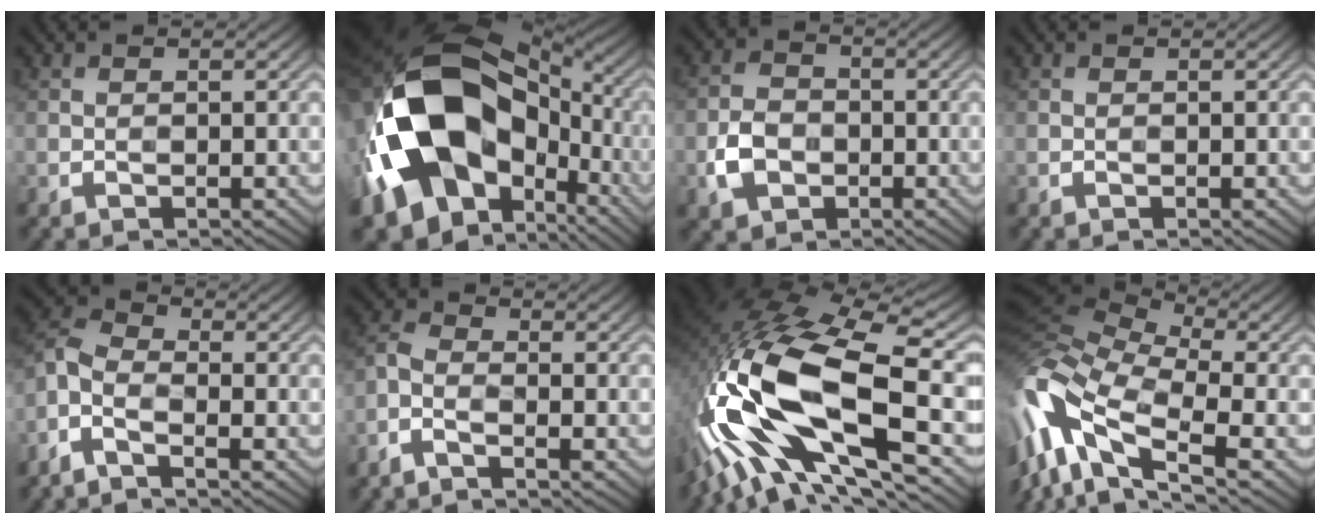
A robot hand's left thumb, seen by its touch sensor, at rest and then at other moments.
{"total": 22.0, "force": [-3.7, 15.1, 15.5], "torque": [-0.345, -0.041, -0.047]}
{"total": 4.8, "force": [-1.7, 3.7, 2.6], "torque": [-0.058, -0.004, -0.037]}
{"total": 0.0}
{"total": 4.8, "force": [-3.2, 1.9, 3.0], "torque": [-0.076, -0.003, -0.084]}
{"total": 3.0, "force": [-2.2, 0.8, 1.9], "torque": [-0.050, -0.001, -0.056]}
{"total": 19.9, "force": [-4.5, 9.2, 17.1], "torque": [-0.362, -0.018, -0.084]}
{"total": 15.6, "force": [-3.1, 7.5, 13.3], "torque": [-0.328, -0.002, -0.056]}